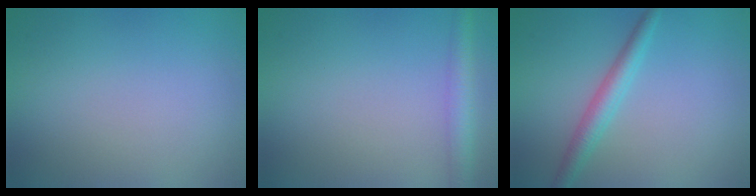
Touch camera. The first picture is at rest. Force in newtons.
{"total": 3.0, "press": 3.0, "slide": 0.1}
{"total": 2.7, "press": 2.7, "slide": 0.1}